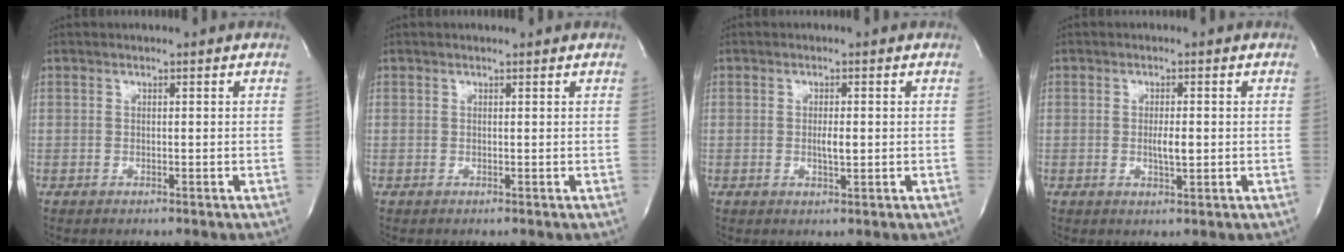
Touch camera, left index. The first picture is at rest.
{"total": 0.8, "force": [0.8, 0.1, 0.2], "torque": [-0.011, 0.005, 0.010]}
{"total": 2.1, "force": [0.0, 0.5, 2.0], "torque": [-0.039, -0.001, 0.000]}
{"total": 2.7, "force": [-0.1, 0.6, 2.6], "torque": [-0.049, -0.002, 0.000]}